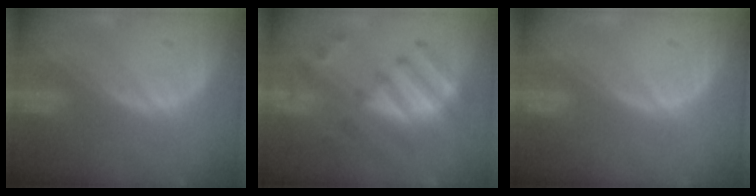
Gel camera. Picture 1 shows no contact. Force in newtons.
{"total": 8.0, "press": 7.7, "slide": 2.2}
{"total": 0.0}